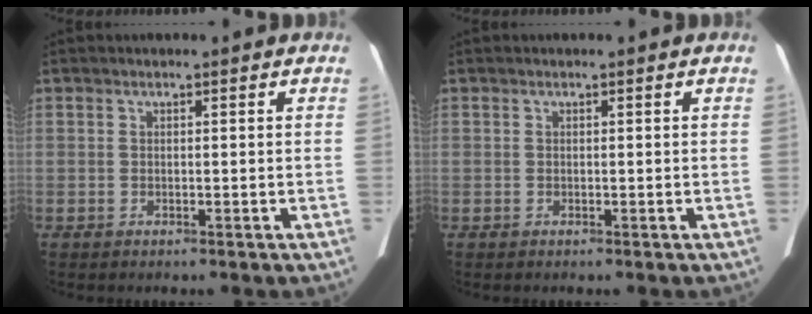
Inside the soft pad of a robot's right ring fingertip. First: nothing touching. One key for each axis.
{"total": 0.0}